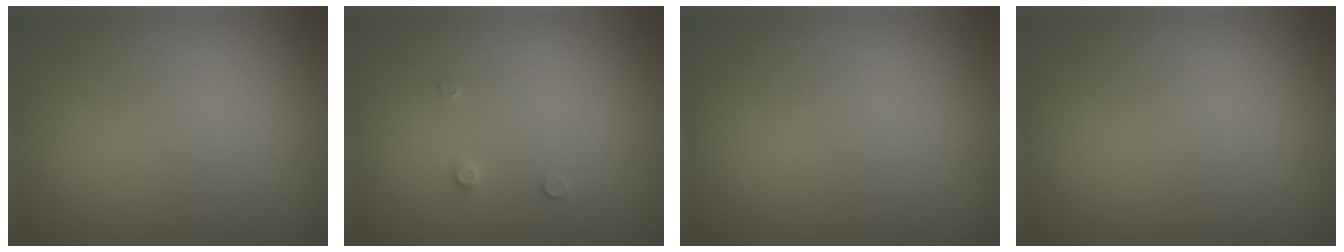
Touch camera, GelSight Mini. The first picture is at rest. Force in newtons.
{"total": 0.8, "press": 0.8, "slide": 0.0}
{"total": 0.0}
{"total": 0.0}